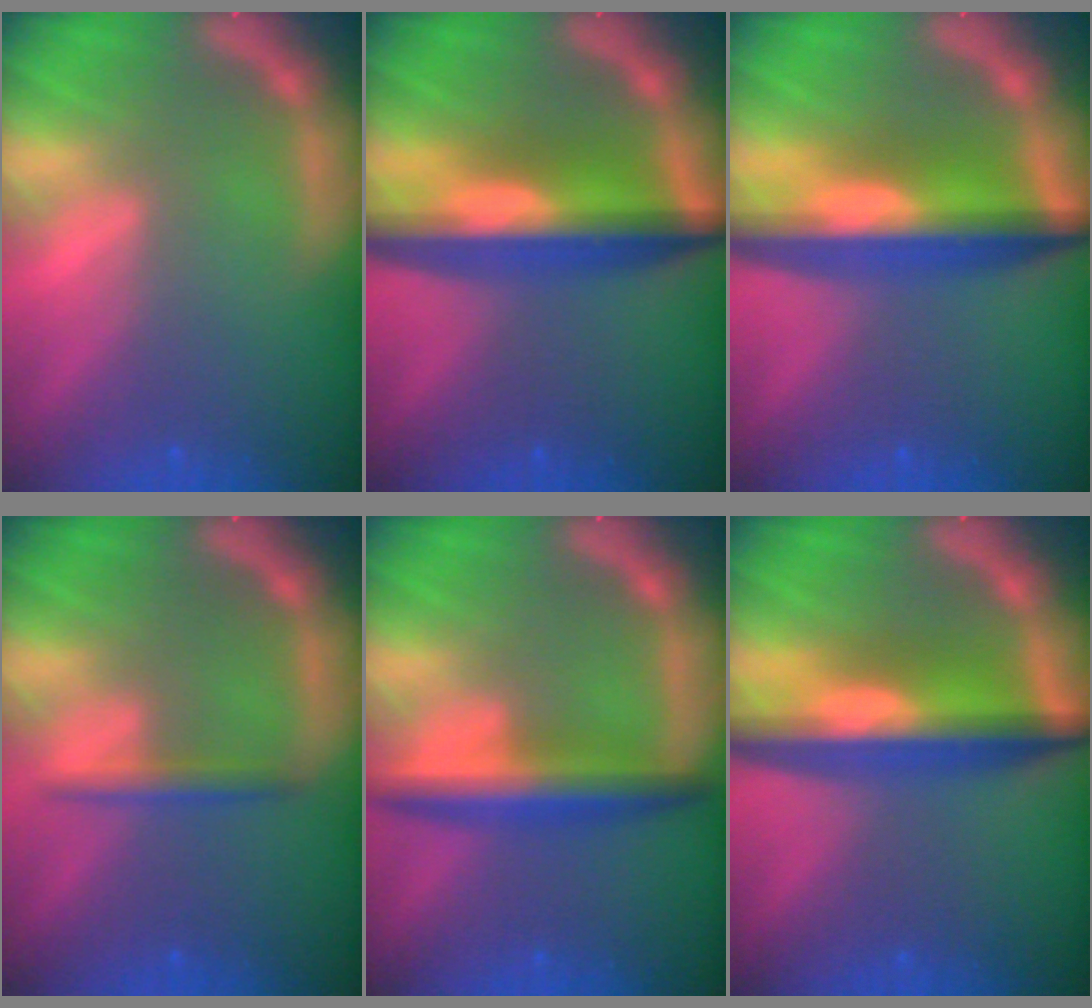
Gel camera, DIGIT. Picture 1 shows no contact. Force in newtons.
{"total": 9.0}
{"total": 9.0}
{"total": 1.9}
{"total": 5.0}
{"total": 8.5}